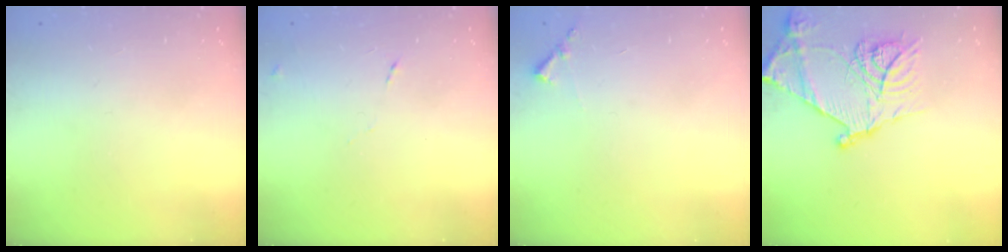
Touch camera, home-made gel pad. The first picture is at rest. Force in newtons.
{"total": 4.7, "press": 4.7, "slide": 0.6}
{"total": 5.8, "press": 5.8, "slide": 0.4}
{"total": 18.1, "press": 18.1, "slide": 1.2}